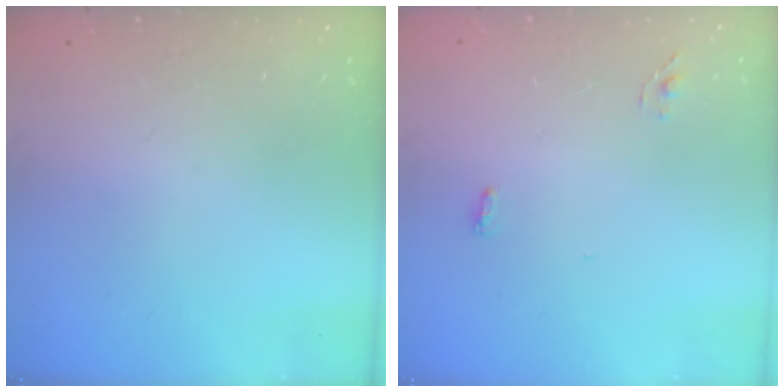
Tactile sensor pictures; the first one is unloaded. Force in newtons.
{"total": 3.6, "press": 3.2, "slide": 1.6}